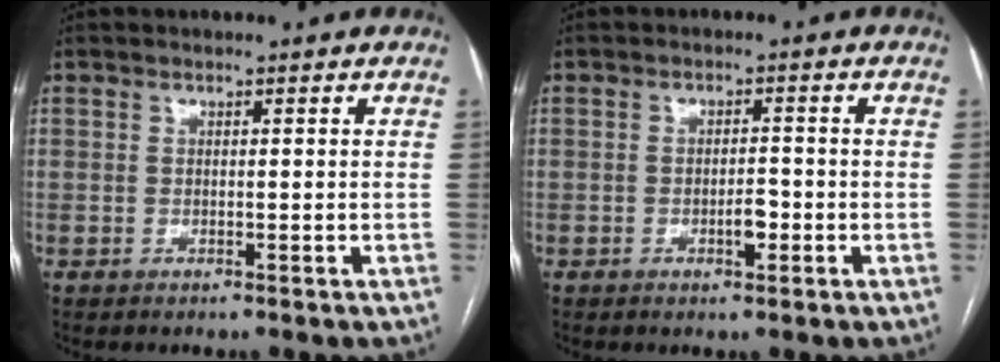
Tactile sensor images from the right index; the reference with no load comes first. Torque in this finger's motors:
{"motor_torque": [0.29, 0.22, 0.26, 0.09]}